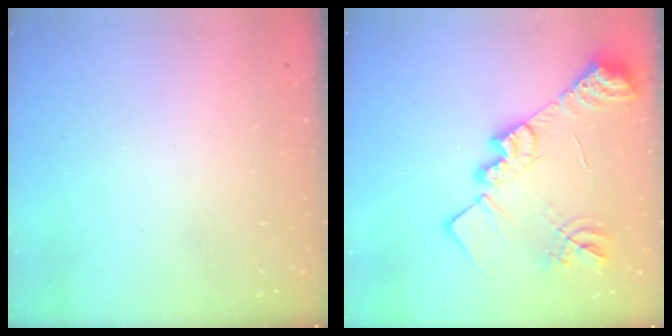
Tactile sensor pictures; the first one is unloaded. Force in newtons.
{"total": 20.6, "press": 20.6, "slide": 1.8}